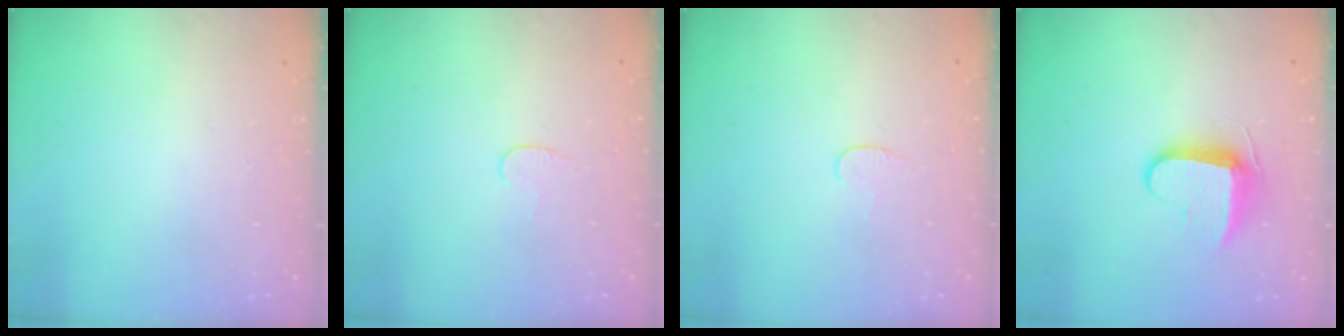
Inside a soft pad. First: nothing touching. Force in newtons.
{"total": 4.3, "press": 4.3, "slide": 0.3}
{"total": 4.3, "press": 4.3, "slide": 0.3}
{"total": 8.7, "press": 8.7, "slide": 0.9}